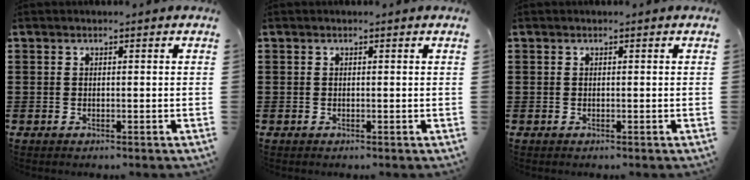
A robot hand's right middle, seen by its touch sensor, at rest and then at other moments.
{"total": 0.0}
{"total": 0.0}